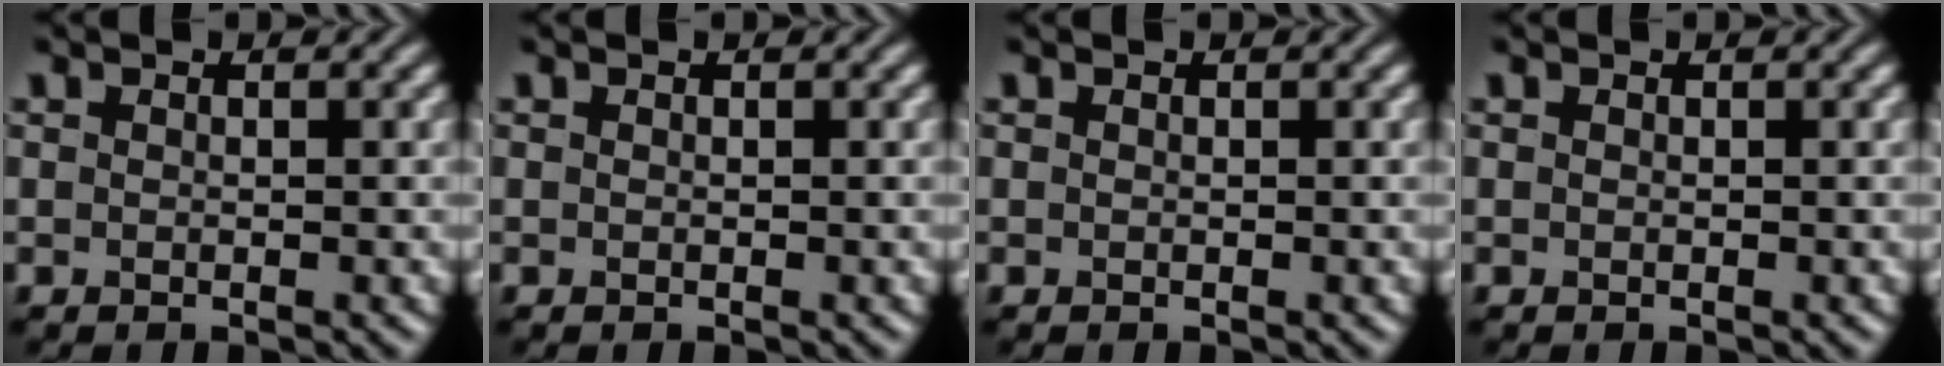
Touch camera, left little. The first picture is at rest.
{"total": 0.0}
{"total": 0.0}
{"total": 0.0}